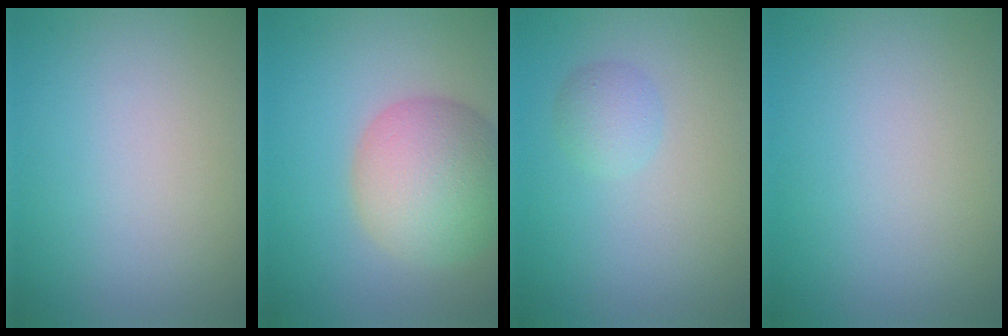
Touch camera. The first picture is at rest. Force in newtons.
{"total": 7.8, "press": 7.8, "slide": 0.5}
{"total": 1.7, "press": 1.7, "slide": 0.0}
{"total": 0.0}